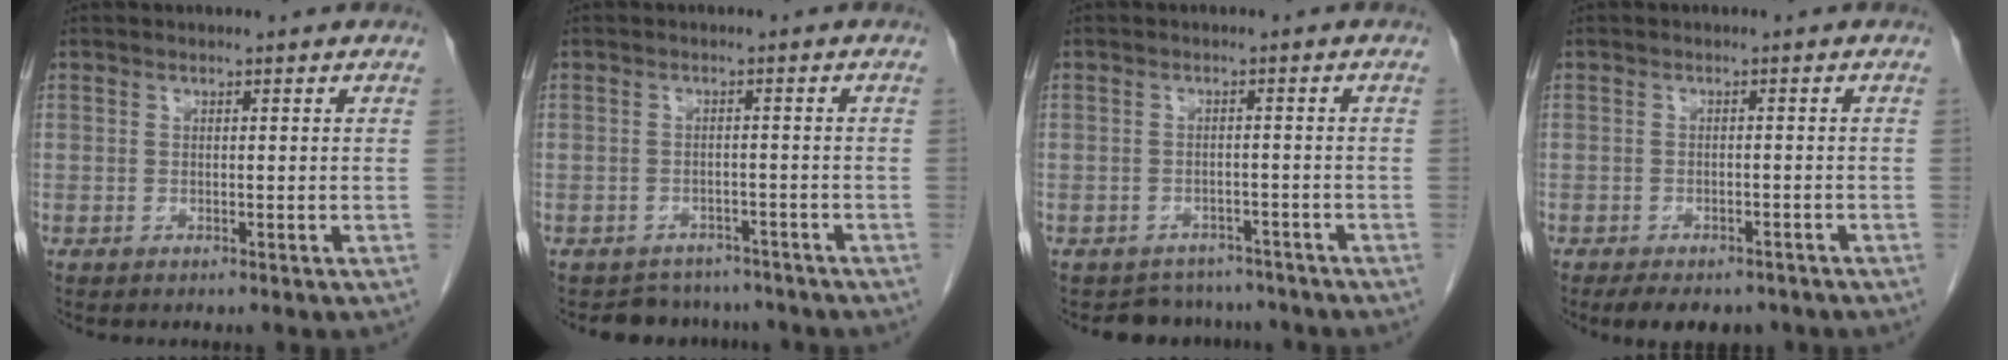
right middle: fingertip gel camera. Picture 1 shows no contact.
{"total": 4.9, "force": [-4.3, 2.1, -0.6], "torque": [0.009, 0.012, -0.057]}
{"total": 5.1, "force": [-4.6, 2.1, -0.8], "torque": [0.012, 0.014, -0.059]}
{"total": 8.2, "force": [-6.4, 3.7, 3.5], "torque": [-0.046, 0.000, -0.082]}